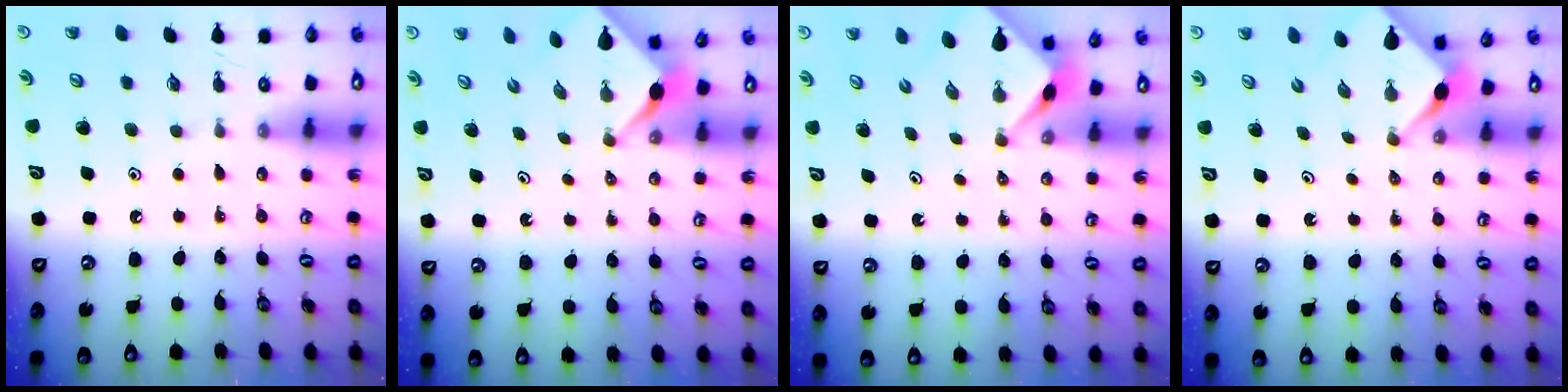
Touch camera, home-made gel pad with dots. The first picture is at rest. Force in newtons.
{"total": 2.4, "press": 2.4, "slide": 0.2}
{"total": 2.3, "press": 2.2, "slide": 0.3}
{"total": 3.0, "press": 2.9, "slide": 0.4}